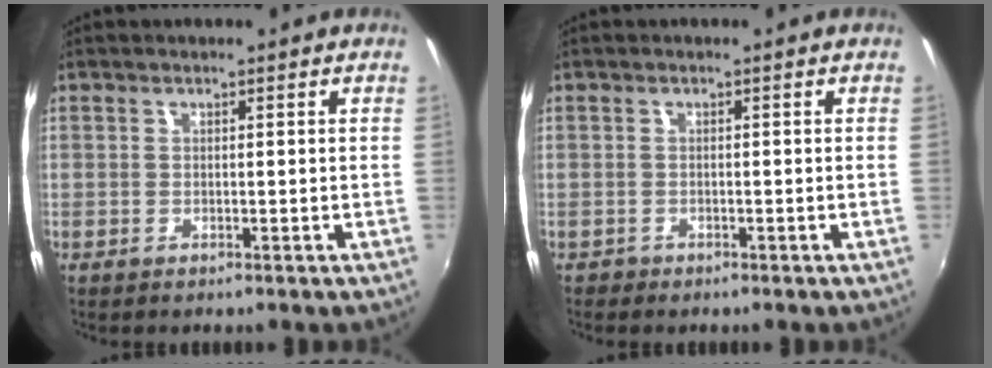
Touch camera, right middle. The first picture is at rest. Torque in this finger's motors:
{"motor_torque": [-0.28, -0.26, -0.02, -0.02]}